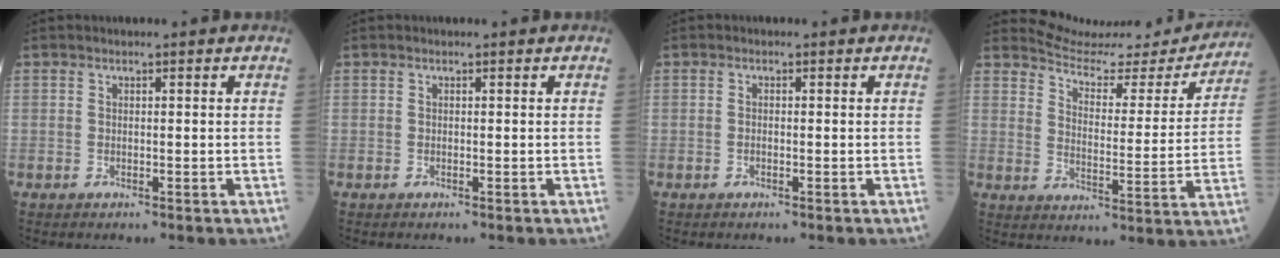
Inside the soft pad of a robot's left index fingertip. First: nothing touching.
{"total": 0.0}
{"total": 0.5, "force": [-0.4, 0.1, 0.3], "torque": [-0.006, -0.001, -0.007]}
{"total": 15.9, "force": [15.7, 2.3, 1.5], "torque": [-0.016, -0.051, 0.193]}